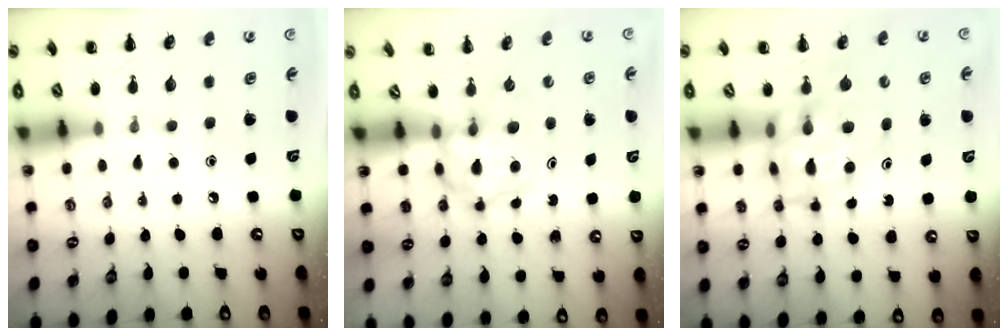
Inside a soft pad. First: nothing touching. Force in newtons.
{"total": 3.8, "press": 3.8, "slide": 0.4}
{"total": 10.4, "press": 10.0, "slide": 3.1}